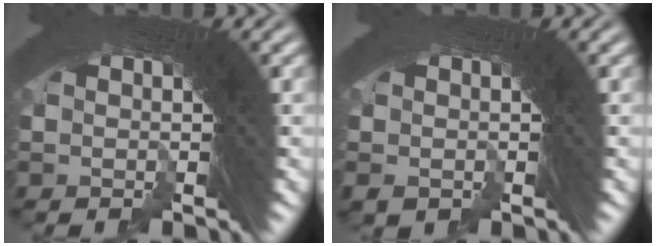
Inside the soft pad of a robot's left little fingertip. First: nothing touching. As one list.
[{"total": 0.7, "force": [-0.4, 0.4, -0.3], "torque": [-0.001, -0.006, -0.002]}]